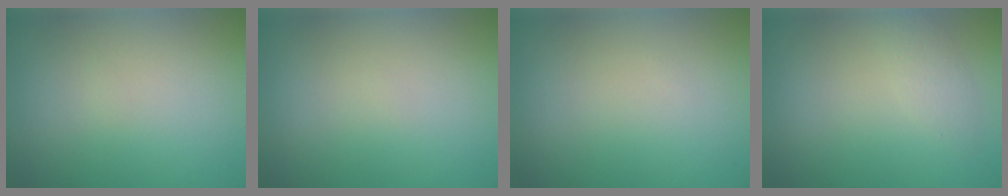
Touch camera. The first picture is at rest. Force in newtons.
{"total": 0.0}
{"total": 0.0}
{"total": 1.2, "press": 1.2, "slide": 0.0}